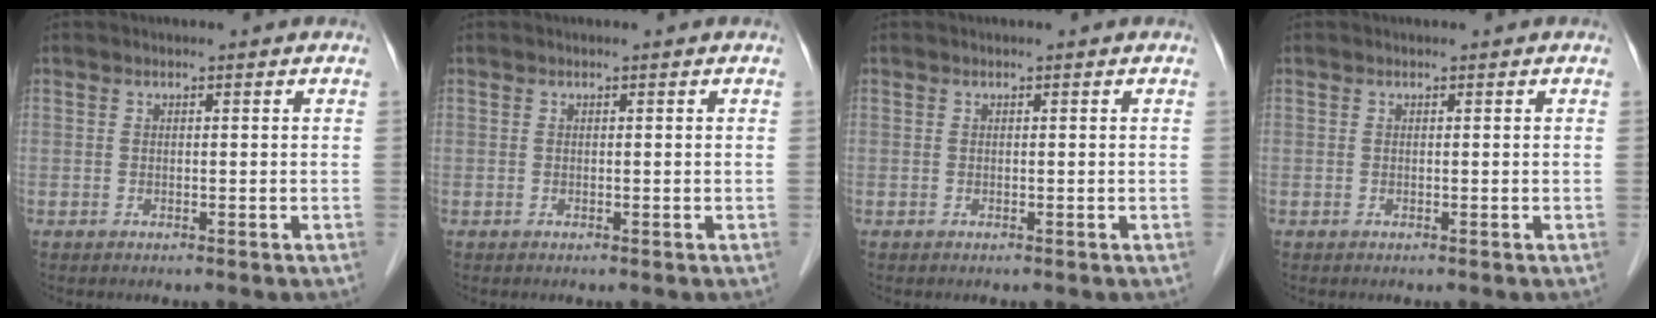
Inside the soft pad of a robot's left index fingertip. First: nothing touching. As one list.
[{"total": 0.0}, {"total": 0.0}, {"total": 0.0}]